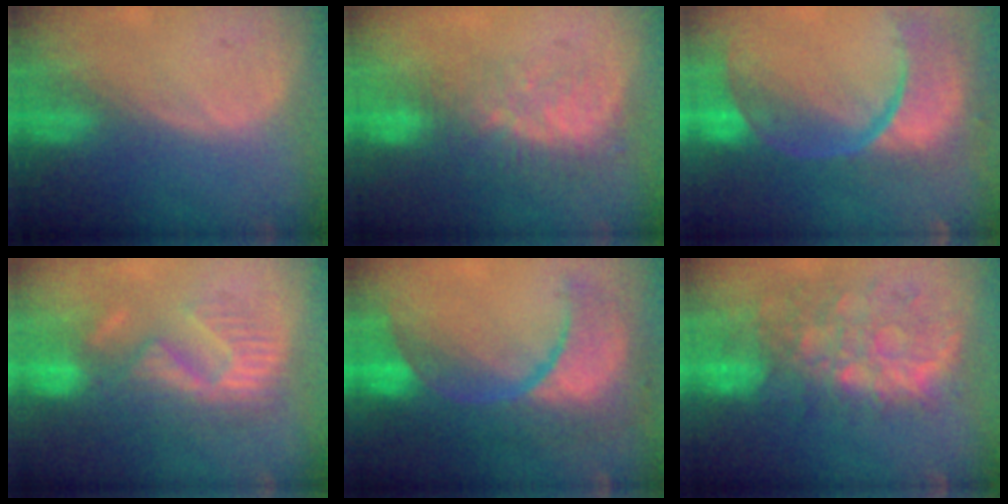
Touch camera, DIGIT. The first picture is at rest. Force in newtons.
{"total": 8.4, "press": 7.5, "slide": 3.9}
{"total": 13.8, "press": 11.0, "slide": 8.4}
{"total": 9.9, "press": 9.3, "slide": 3.2}
{"total": 12.4, "press": 12.3, "slide": 1.5}
{"total": 11.2, "press": 9.8, "slide": 5.6}